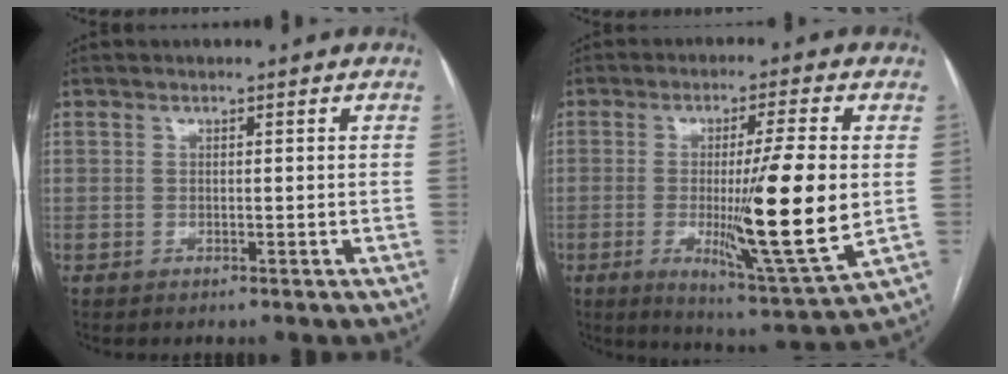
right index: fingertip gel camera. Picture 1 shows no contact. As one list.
[{"total": 15.7, "force": [-1.1, 0.0, 15.7], "torque": [-0.254, -0.034, -0.016]}]